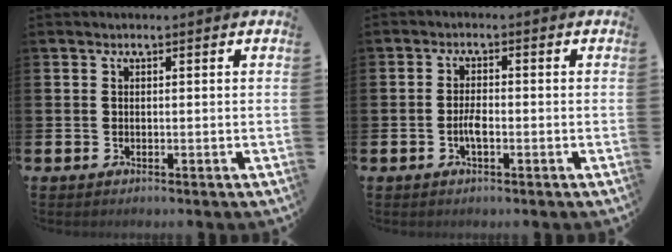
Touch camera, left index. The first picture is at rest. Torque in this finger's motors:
{"motor_torque": [0.42, 0.22, 0.10, 0.05]}